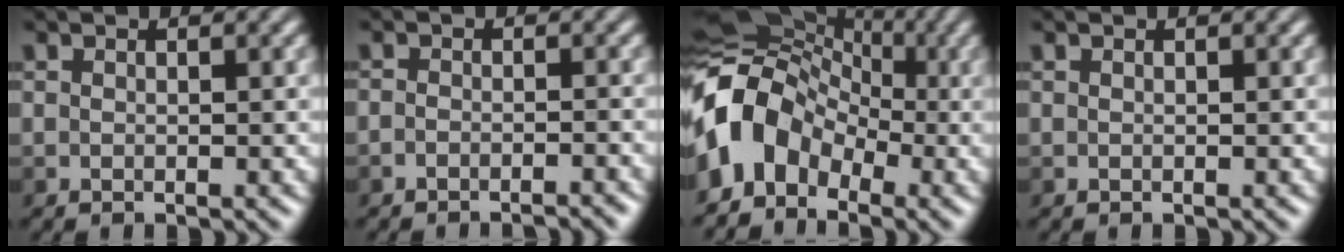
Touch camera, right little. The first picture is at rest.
{"total": 2.6, "force": [-2.5, 0.5, 0.8], "torque": [-0.011, 0.015, -0.033]}
{"total": 8.4, "force": [-2.5, 6.4, 4.8], "torque": [-0.085, 0.016, -0.067]}
{"total": 0.0}